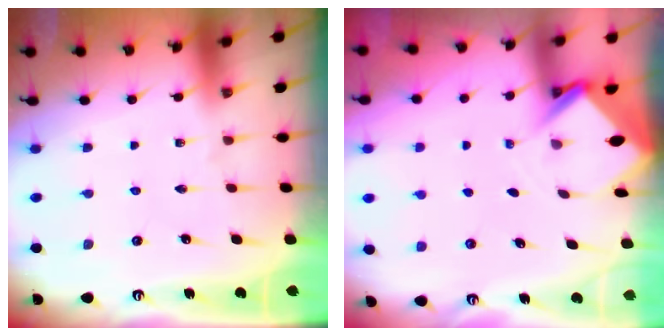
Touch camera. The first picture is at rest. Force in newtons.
{"total": 3.3, "press": 3.3, "slide": 0.2}